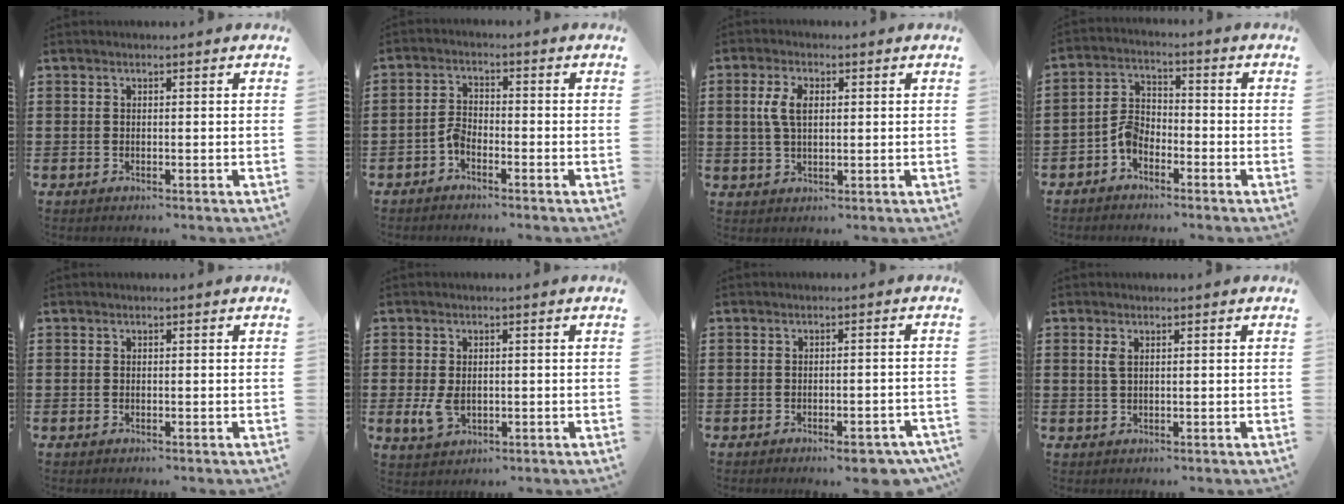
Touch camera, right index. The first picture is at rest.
{"total": 2.4, "force": [-1.7, 1.1, 1.4], "torque": [-0.036, 0.005, -0.037]}
{"total": 4.7, "force": [0.8, 2.5, 3.9], "torque": [-0.091, 0.009, 0.010]}
{"total": 4.5, "force": [-2.6, 2.7, 2.4], "torque": [-0.067, 0.007, -0.056]}
{"total": 0.0}
{"total": 3.2, "force": [-0.2, 2.0, 2.5], "torque": [-0.053, 0.001, -0.004]}
{"total": 3.3, "force": [-2.7, 0.5, 1.9], "torque": [-0.027, 0.000, -0.047]}
{"total": 1.5, "force": [0.5, 0.6, 1.3], "torque": [-0.028, 0.005, 0.007]}